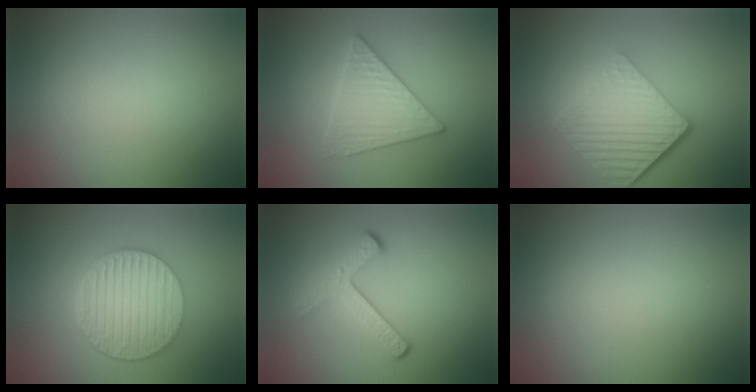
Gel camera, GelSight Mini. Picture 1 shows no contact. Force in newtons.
{"total": 3.5, "press": 3.4, "slide": 0.3}
{"total": 6.5, "press": 4.4, "slide": 4.8}
{"total": 6.5, "press": 4.8, "slide": 4.5}
{"total": 3.2, "press": 2.3, "slide": 2.2}
{"total": 0.0}